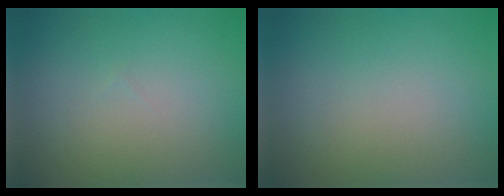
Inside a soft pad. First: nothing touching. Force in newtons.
{"total": 0.0}